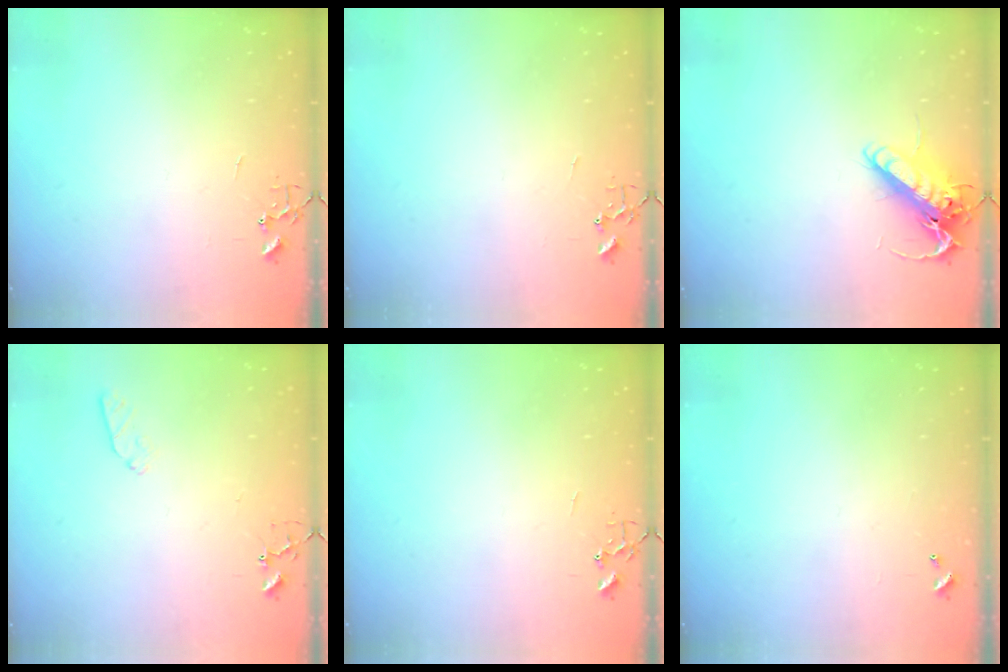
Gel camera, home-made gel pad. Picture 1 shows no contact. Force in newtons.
{"total": 0.0}
{"total": 13.8, "press": 13.6, "slide": 2.3}
{"total": 5.3, "press": 5.2, "slide": 0.7}
{"total": 0.0}
{"total": 0.0}